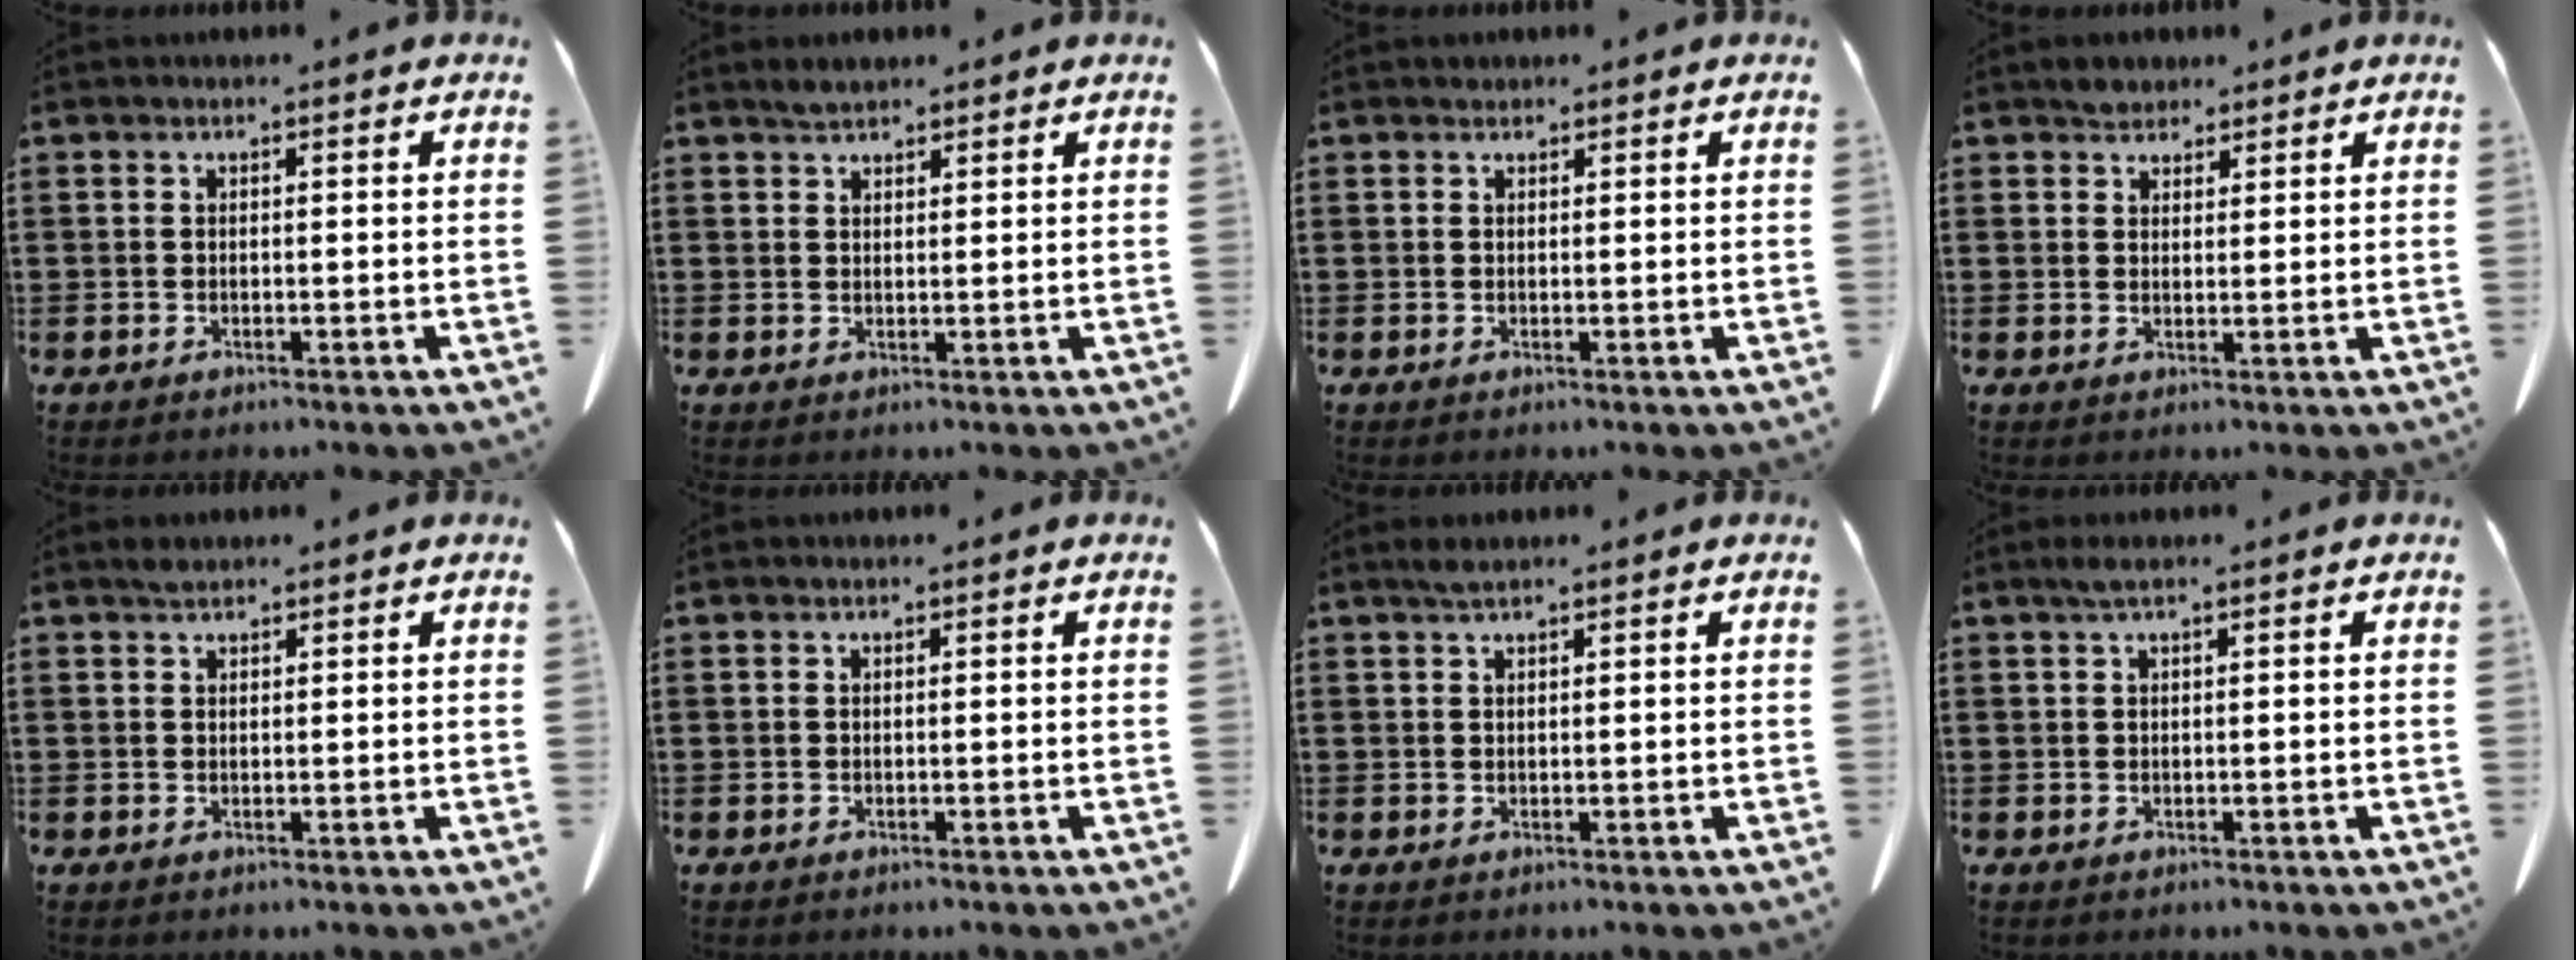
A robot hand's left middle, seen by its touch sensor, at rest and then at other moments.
{"total": 1.7, "force": [1.5, 0.5, 0.4], "torque": [-0.010, 0.002, 0.029]}
{"total": 0.5, "force": [0.5, 0.3, 0.0], "torque": [0.000, 0.002, 0.009]}
{"total": 2.3, "force": [2.1, 1.0, 0.1], "torque": [0.001, 0.001, 0.039]}
{"total": 1.0, "force": [0.9, 0.3, 0.3], "torque": [-0.009, 0.002, 0.016]}
{"total": 0.0}
{"total": 1.3, "force": [1.0, 0.2, 0.9], "torque": [-0.019, 0.001, 0.018]}
{"total": 1.2, "force": [0.5, 0.1, 1.1], "torque": [-0.022, 0.001, 0.009]}